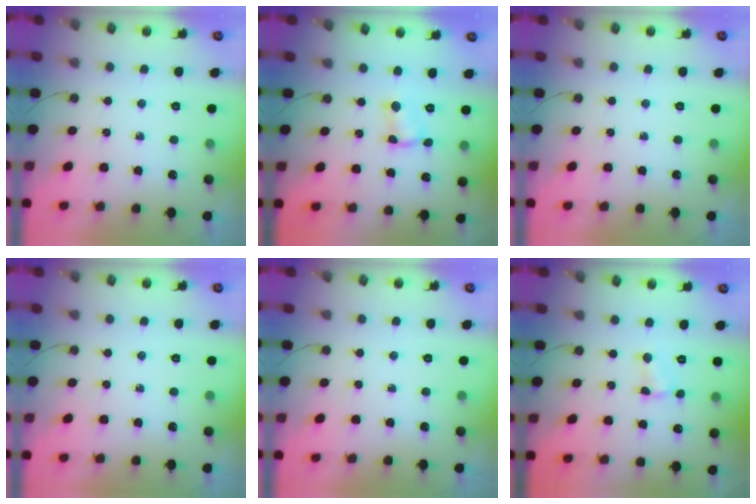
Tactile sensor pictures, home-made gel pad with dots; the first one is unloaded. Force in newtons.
{"total": 2.2, "press": 2.2, "slide": 0.1}
{"total": 0.0}
{"total": 0.0}
{"total": 0.0}
{"total": 3.0, "press": 3.0, "slide": 0.4}